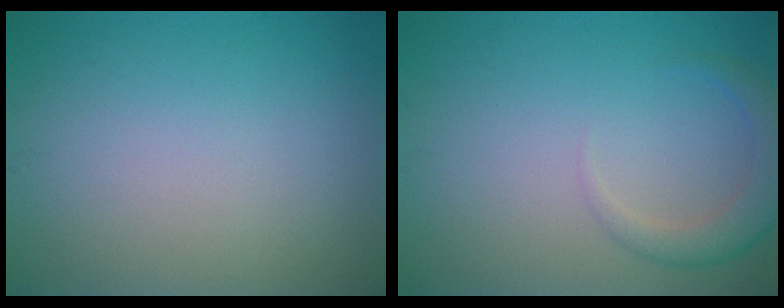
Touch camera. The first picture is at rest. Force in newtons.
{"total": 2.8, "press": 2.8, "slide": 0.3}